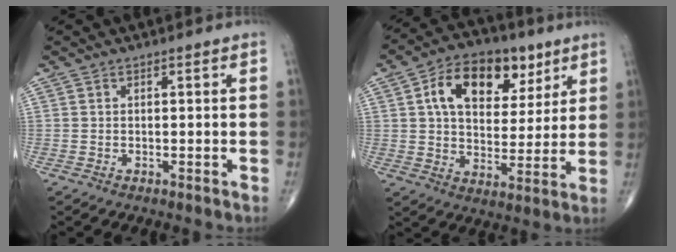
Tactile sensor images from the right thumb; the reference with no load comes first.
{"total": 16.2, "force": [6.5, 10.2, 10.8], "torque": [-0.137, -0.007, 0.108]}